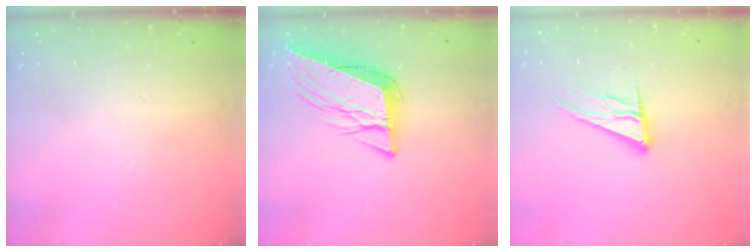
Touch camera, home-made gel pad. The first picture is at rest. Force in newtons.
{"total": 11.8, "press": 11.2, "slide": 3.6}
{"total": 13.1, "press": 12.9, "slide": 2.5}